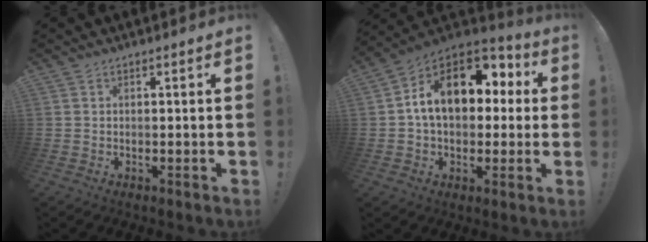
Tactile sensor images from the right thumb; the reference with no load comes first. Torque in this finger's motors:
{"motor_torque": [2.49, 2.52, 0.30, 0.05, 0.22]}